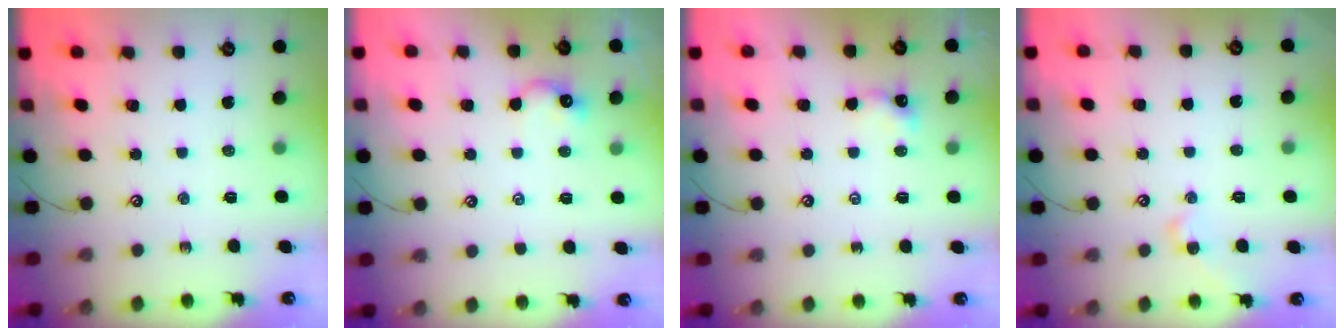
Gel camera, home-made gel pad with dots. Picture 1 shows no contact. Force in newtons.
{"total": 1.7, "press": 1.6, "slide": 0.7}
{"total": 0.9, "press": 0.8, "slide": 0.3}
{"total": 1.9, "press": 1.8, "slide": 0.5}